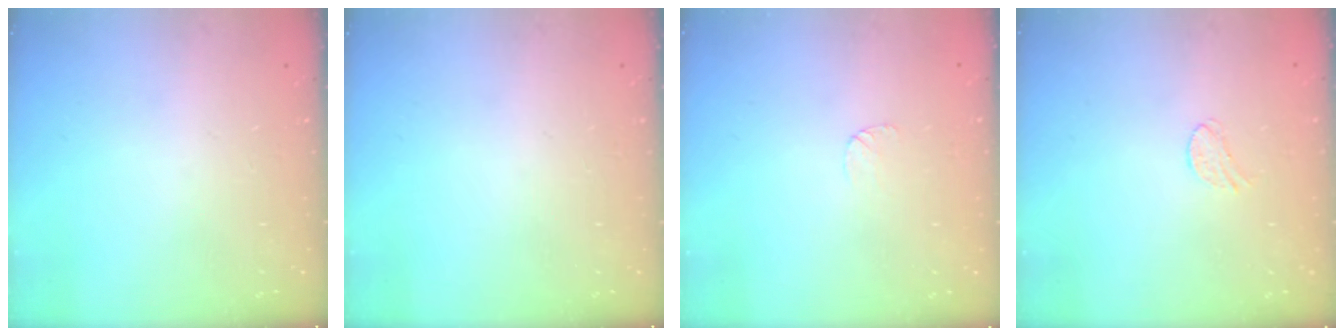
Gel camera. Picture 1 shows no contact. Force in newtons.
{"total": 0.0}
{"total": 3.3, "press": 3.3, "slide": 0.4}
{"total": 4.3, "press": 4.3, "slide": 0.3}